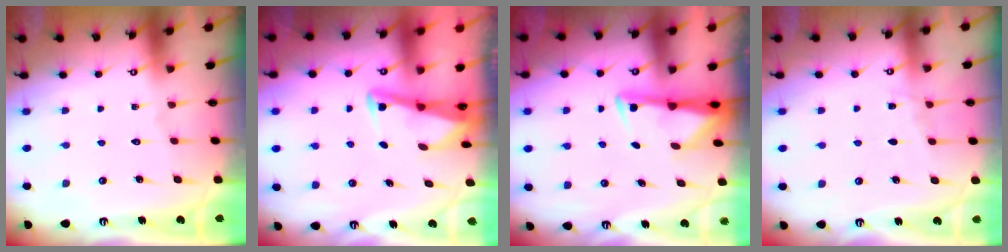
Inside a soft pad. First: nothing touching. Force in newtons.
{"total": 3.0, "press": 3.0, "slide": 0.4}
{"total": 2.9, "press": 2.9, "slide": 0.5}
{"total": 3.5, "press": 3.5, "slide": 0.5}